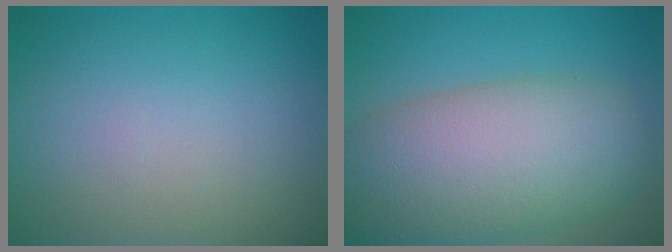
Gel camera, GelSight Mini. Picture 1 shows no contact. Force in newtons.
{"total": 11.1, "press": 11.0, "slide": 0.6}